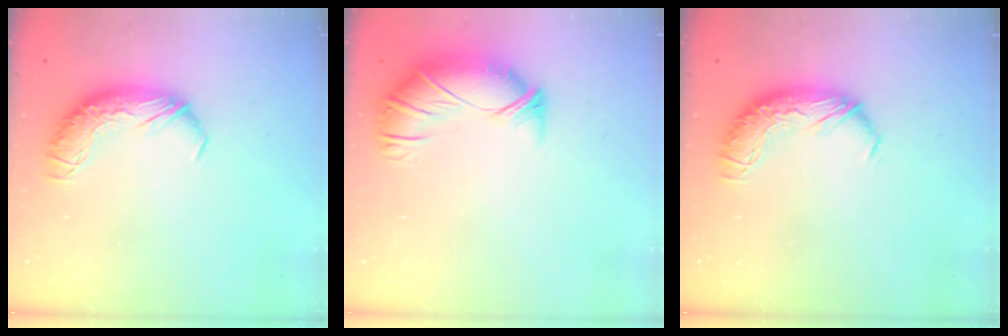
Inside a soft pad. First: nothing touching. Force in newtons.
{"total": 3.0, "press": 1.9, "slide": 2.3}
{"total": 0.0}